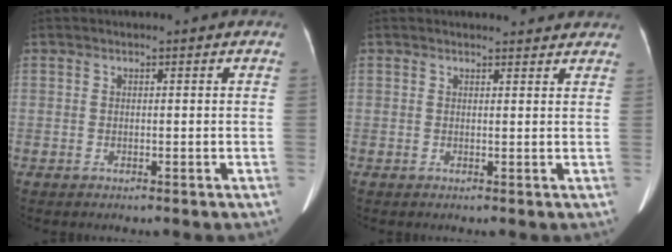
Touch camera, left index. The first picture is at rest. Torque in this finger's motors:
{"motor_torque": [-0.63, -1.51, -0.65, -0.21]}